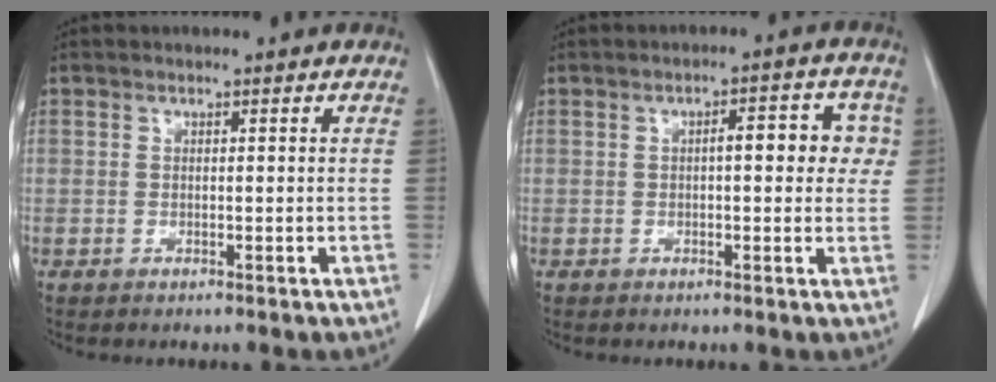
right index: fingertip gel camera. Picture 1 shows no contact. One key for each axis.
{"total": 6.4, "fx": 0.9, "fy": 2.3, "fz": 5.9, "tx": -0.069, "ty": 0.023, "tz": 0.008}